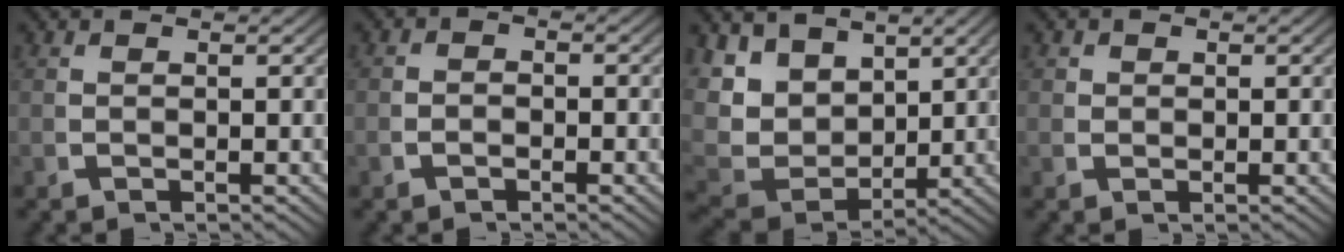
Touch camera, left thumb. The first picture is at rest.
{"total": 1.0, "force": [-0.7, 0.6, 0.3], "torque": [-0.006, -0.002, -0.015]}
{"total": 10.3, "force": [1.6, 8.0, 6.3], "torque": [-0.154, -0.031, 0.037]}
{"total": 1.2, "force": [0.4, 1.0, 0.4], "torque": [-0.013, -0.009, 0.011]}